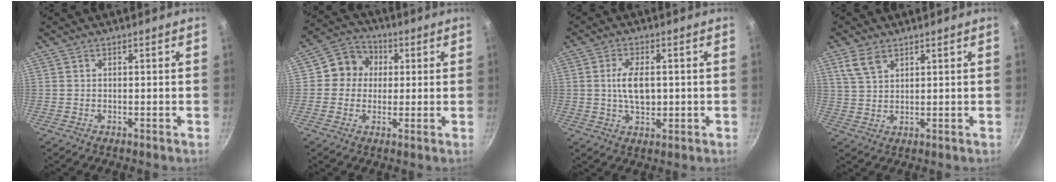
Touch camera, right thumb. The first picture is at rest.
{"total": 7.8, "force": [1.1, 7.2, 2.7], "torque": [-0.005, 0.015, -0.001]}
{"total": 7.1, "force": [0.3, 3.8, 5.9], "torque": [-0.098, 0.002, 0.004]}
{"total": 5.0, "force": [3.0, 2.6, 3.0], "torque": [-0.053, -0.008, 0.065]}